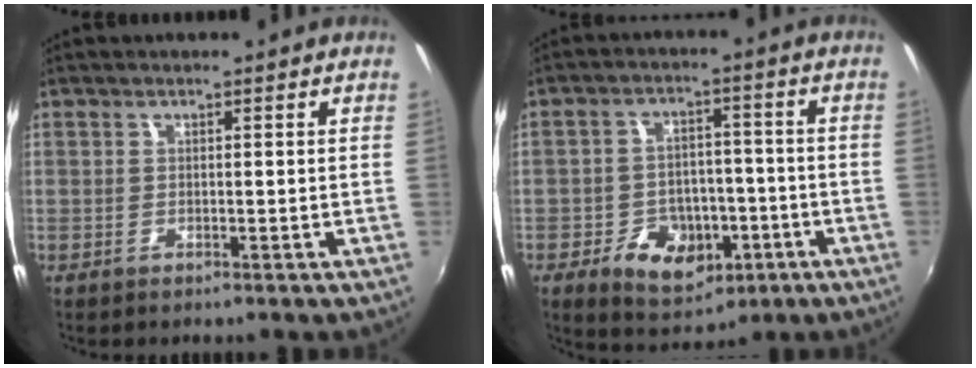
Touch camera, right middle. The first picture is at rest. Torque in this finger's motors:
{"motor_torque": [0.79, -0.88, 0.14, 0.02]}